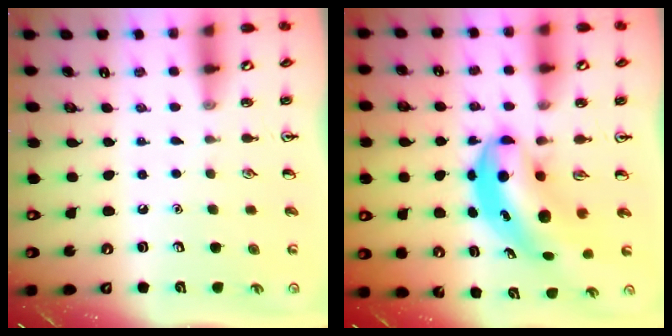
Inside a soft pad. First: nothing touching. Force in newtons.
{"total": 7.6, "press": 7.4, "slide": 2.0}